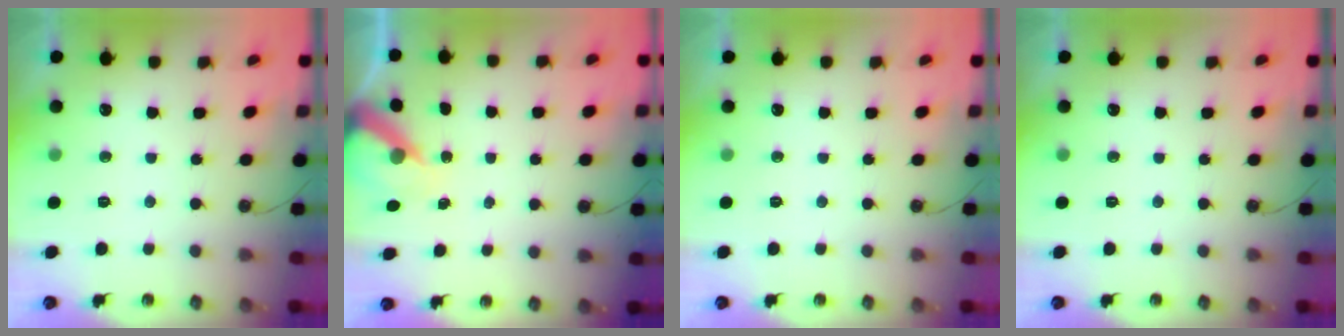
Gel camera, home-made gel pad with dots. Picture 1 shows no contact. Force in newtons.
{"total": 6.8, "press": 6.7, "slide": 0.6}
{"total": 0.0}
{"total": 0.0}